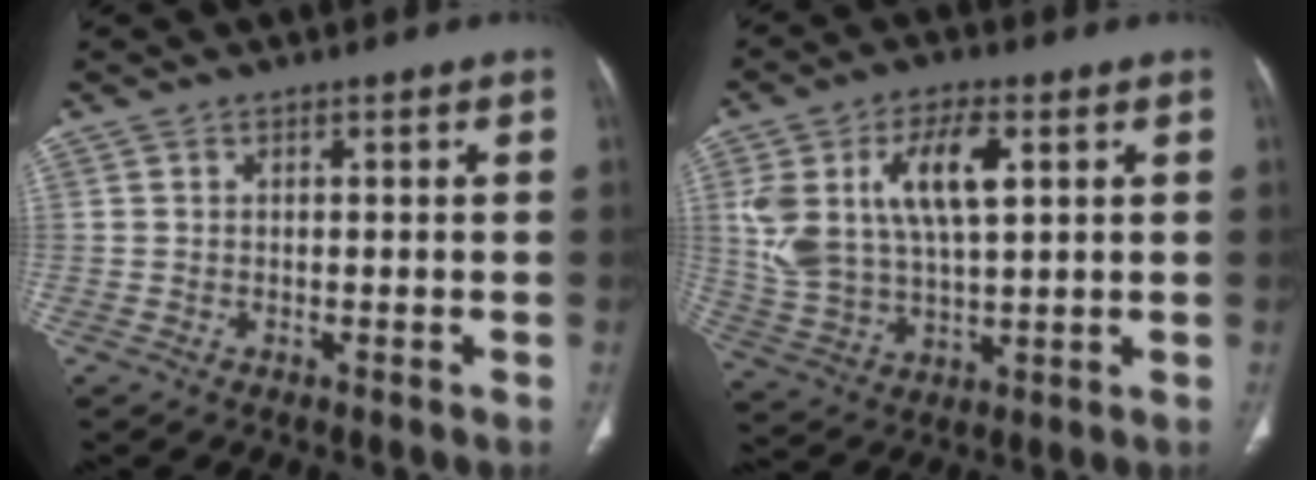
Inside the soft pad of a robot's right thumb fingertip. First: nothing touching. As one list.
[{"total": 15.2, "force": [4.5, 7.4, 12.5], "torque": [-0.242, -0.002, 0.093]}]